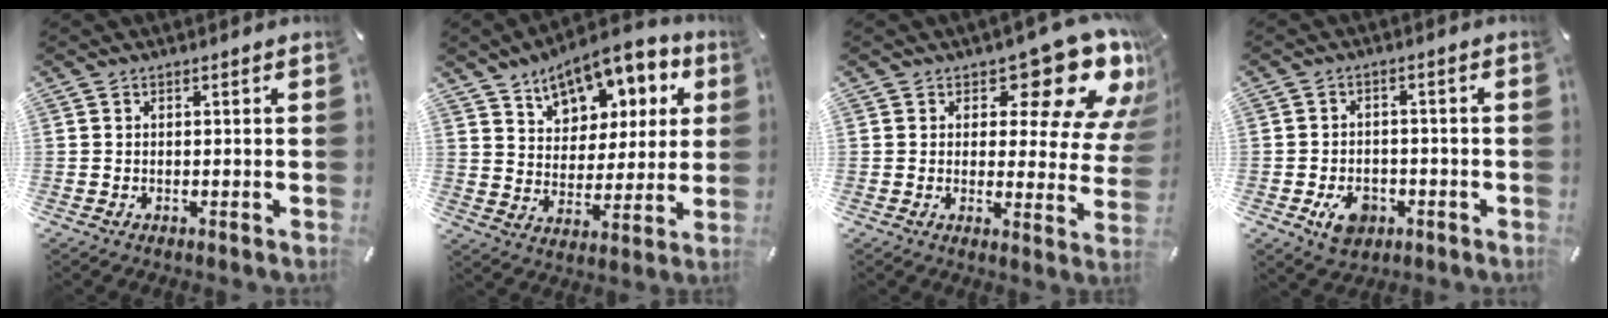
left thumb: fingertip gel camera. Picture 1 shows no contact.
{"total": 12.8, "force": [8.8, 7.7, 5.2], "torque": [-0.080, -0.057, 0.157]}
{"total": 16.7, "force": [10.2, 7.6, 10.8], "torque": [-0.128, -0.079, 0.167]}
{"total": 6.6, "force": [-2.6, 4.8, 3.6], "torque": [-0.059, 0.006, -0.049]}